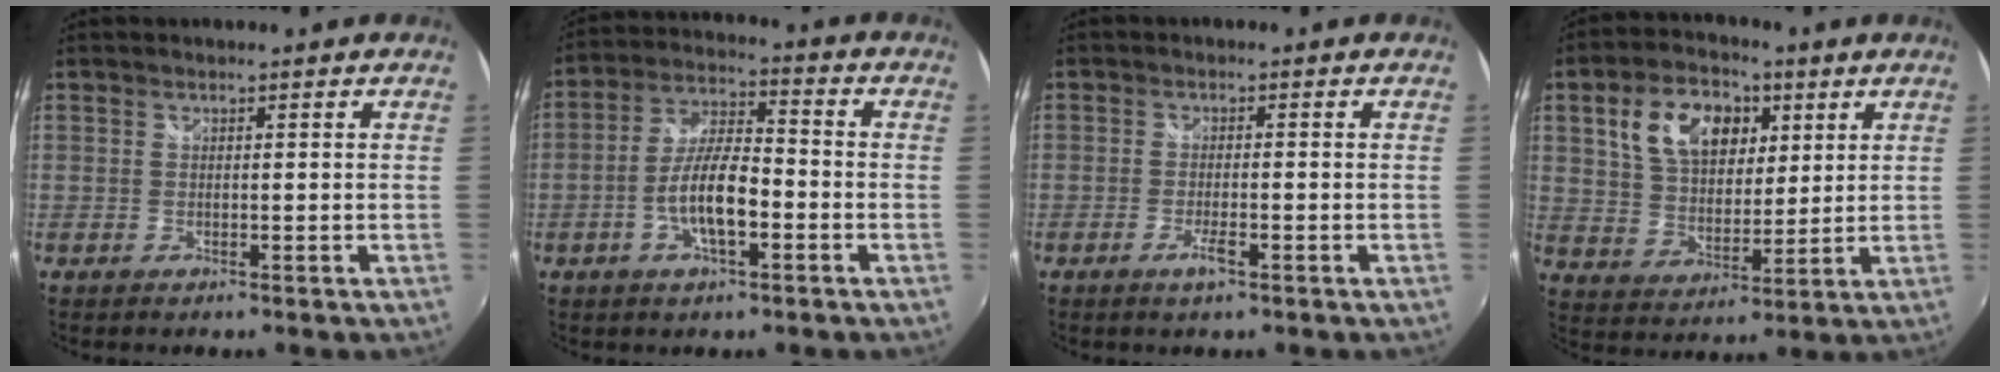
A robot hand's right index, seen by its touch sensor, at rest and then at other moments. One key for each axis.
{"total": 9.4, "fx": -3.3, "fy": 2.9, "fz": 8.4, "tx": -0.170, "ty": 0.004, "tz": -0.059}
{"total": 2.6, "fx": -1.5, "fy": 0.4, "fz": 2.1, "tx": -0.050, "ty": -0.003, "tz": -0.029}
{"total": 13.8, "fx": 5.2, "fy": 9.0, "fz": 9.1, "tx": -0.177, "ty": 0.024, "tz": 0.098}